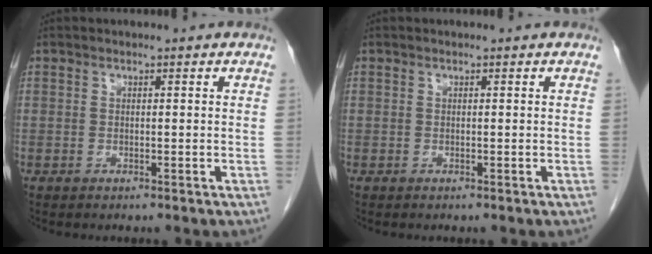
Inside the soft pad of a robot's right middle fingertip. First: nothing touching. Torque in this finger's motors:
{"motor_torque": [0.00, 0.00, 0.00, 0.00]}